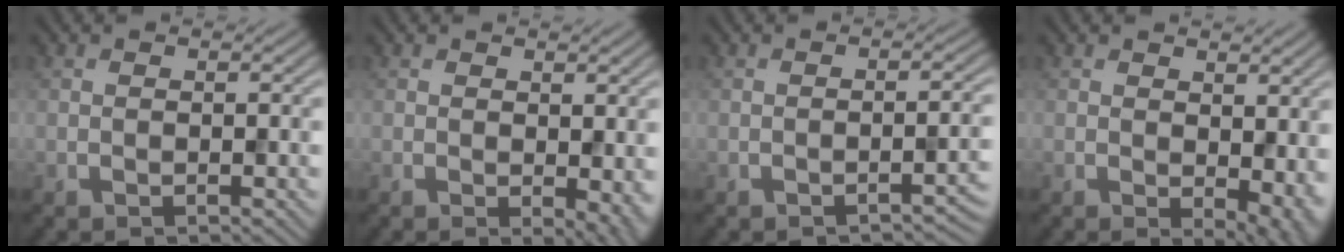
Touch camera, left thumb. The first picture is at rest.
{"total": 3.4, "force": [-0.2, 1.7, 3.0], "torque": [-0.032, -0.009, 0.001]}
{"total": 2.7, "force": [-1.6, 0.6, 2.0], "torque": [-0.024, 0.005, -0.028]}
{"total": 5.4, "force": [0.2, 3.0, 4.5], "torque": [-0.058, -0.014, 0.011]}